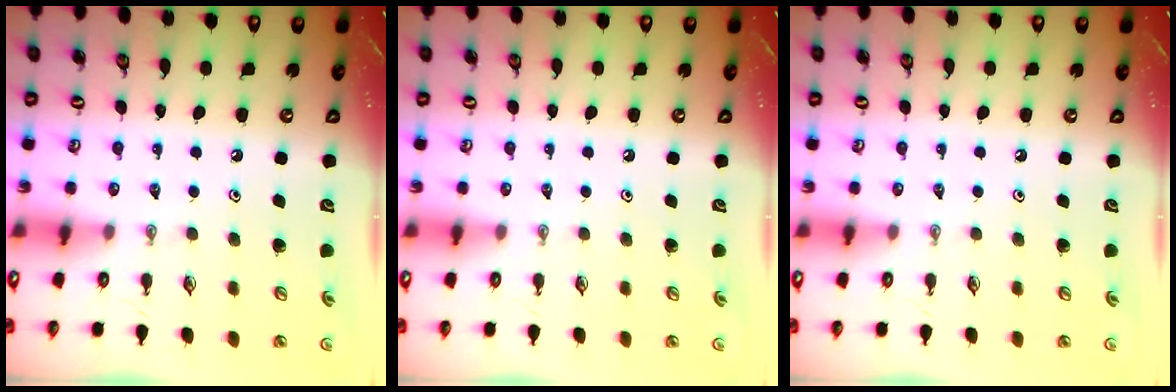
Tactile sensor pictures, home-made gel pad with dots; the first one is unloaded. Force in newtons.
{"total": 0.0}
{"total": 0.0}